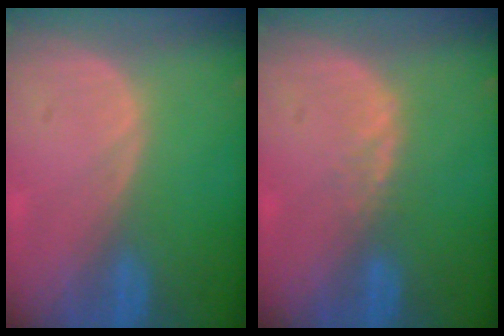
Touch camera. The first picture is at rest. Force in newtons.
{"total": 1.4, "press": 1.4, "slide": 0.3}